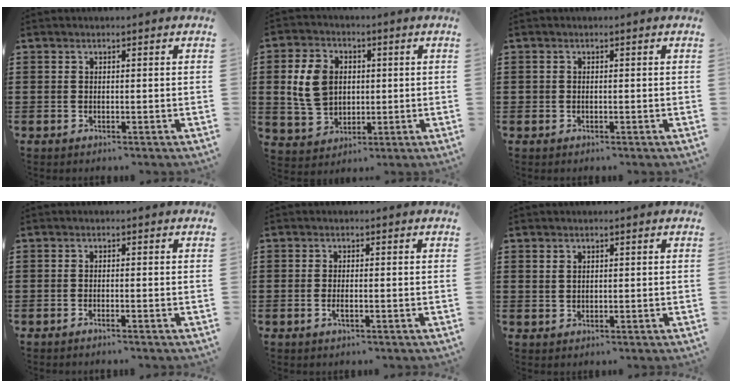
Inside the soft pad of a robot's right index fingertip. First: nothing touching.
{"total": 8.3, "force": [0.7, 6.5, 5.2], "torque": [-0.126, 0.013, 0.009]}
{"total": 0.6, "force": [0.0, 0.6, 0.1], "torque": [-0.003, 0.005, -0.001]}
{"total": 0.8, "force": [-0.6, -0.1, 0.4], "torque": [-0.007, -0.002, -0.013]}
{"total": 1.3, "force": [-0.4, 0.4, 1.2], "torque": [-0.023, -0.002, -0.006]}
{"total": 1.1, "force": [0.7, 0.7, 0.3], "torque": [-0.008, 0.002, 0.015]}